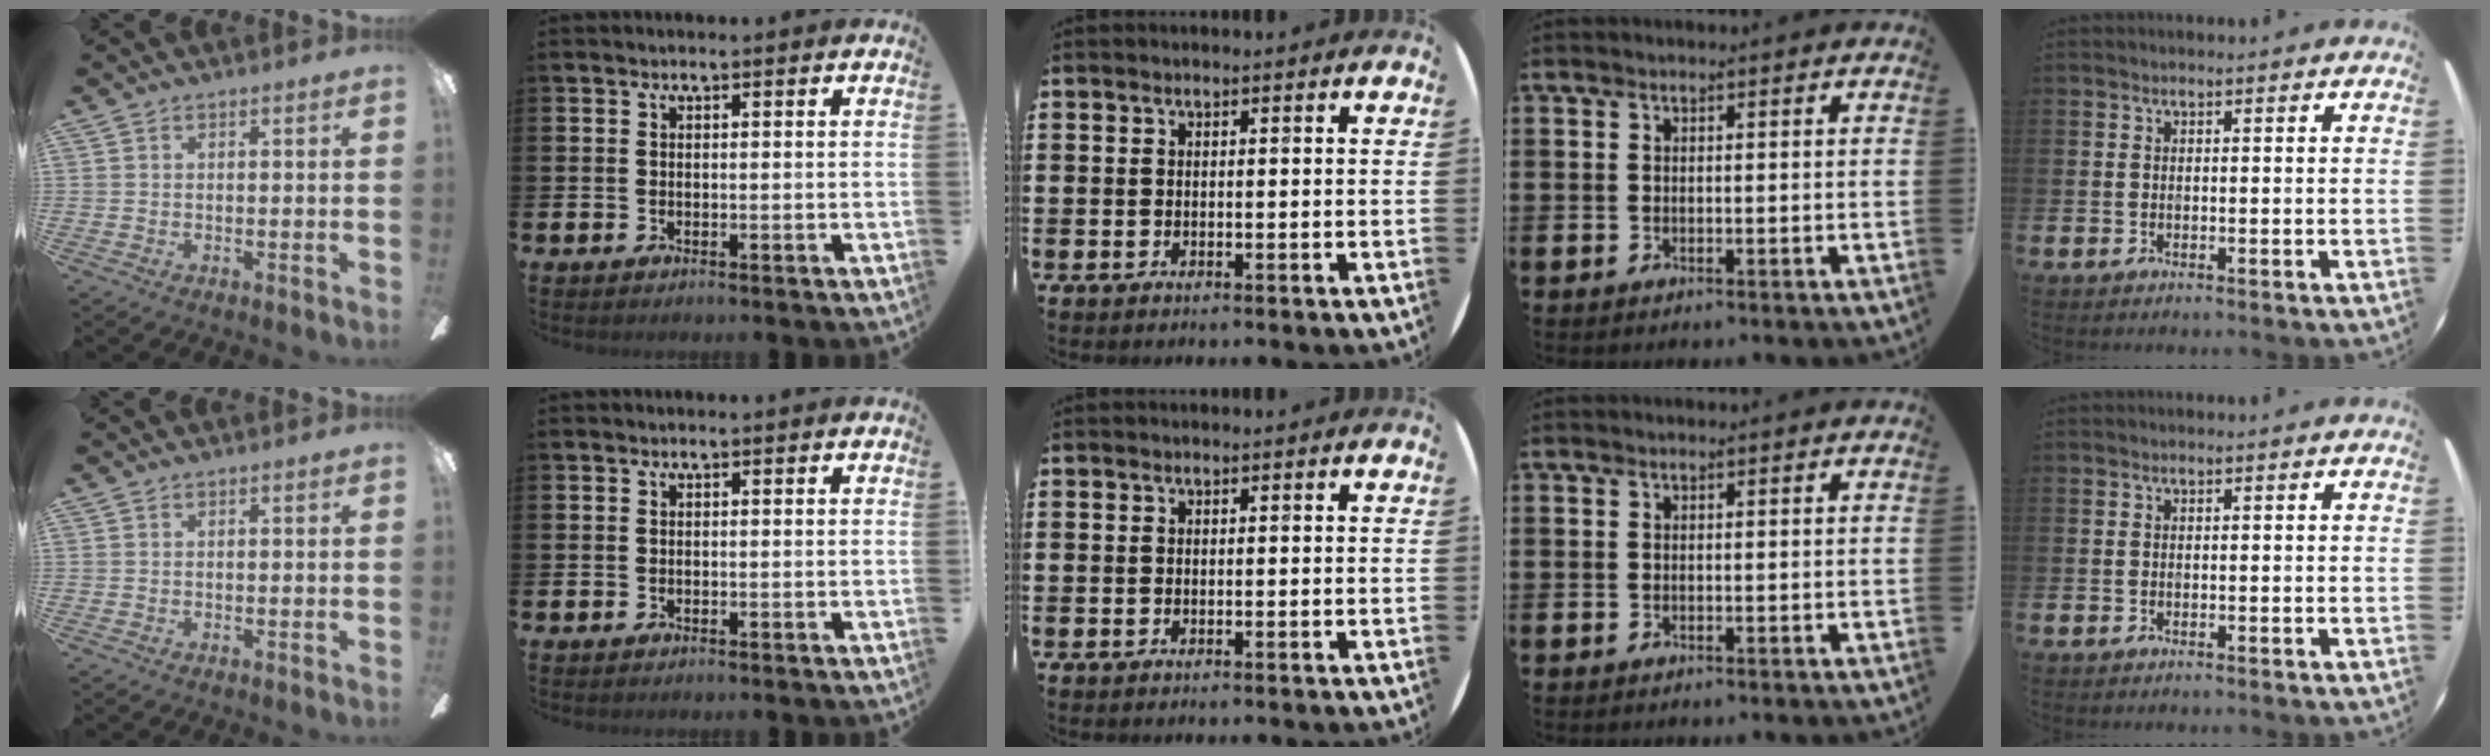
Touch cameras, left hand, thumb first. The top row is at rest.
{}